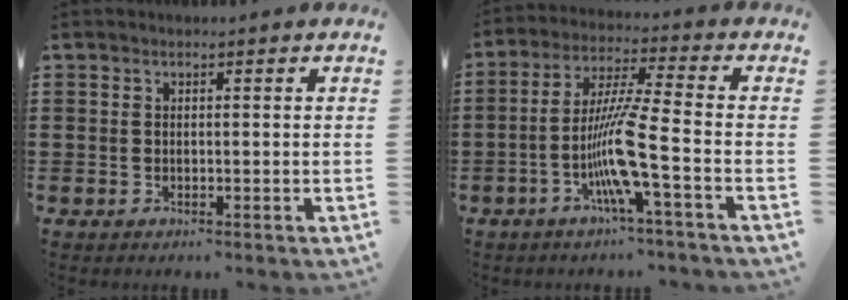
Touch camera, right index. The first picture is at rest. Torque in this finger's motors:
{"motor_torque": [2.14, 0.00, 0.98, 0.21]}